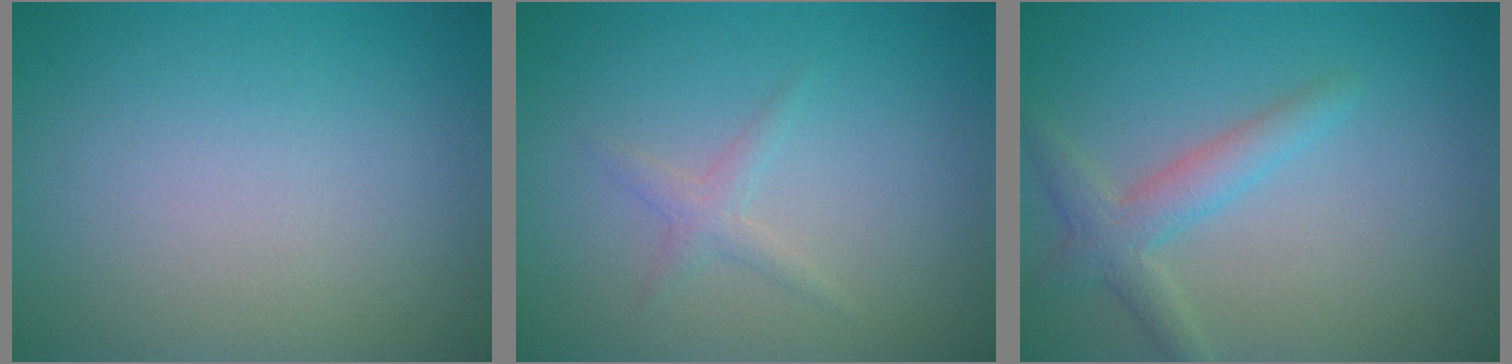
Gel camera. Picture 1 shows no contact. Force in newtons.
{"total": 1.3, "press": 1.3, "slide": 0.0}
{"total": 2.9, "press": 2.9, "slide": 0.1}